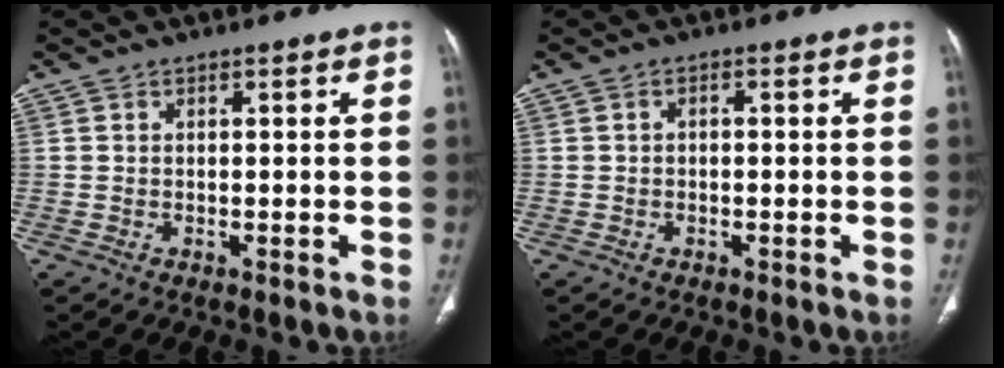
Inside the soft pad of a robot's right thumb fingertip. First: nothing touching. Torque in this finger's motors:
{"motor_torque": [-0.44, 0.31, -0.38, 0.08, 0.04]}